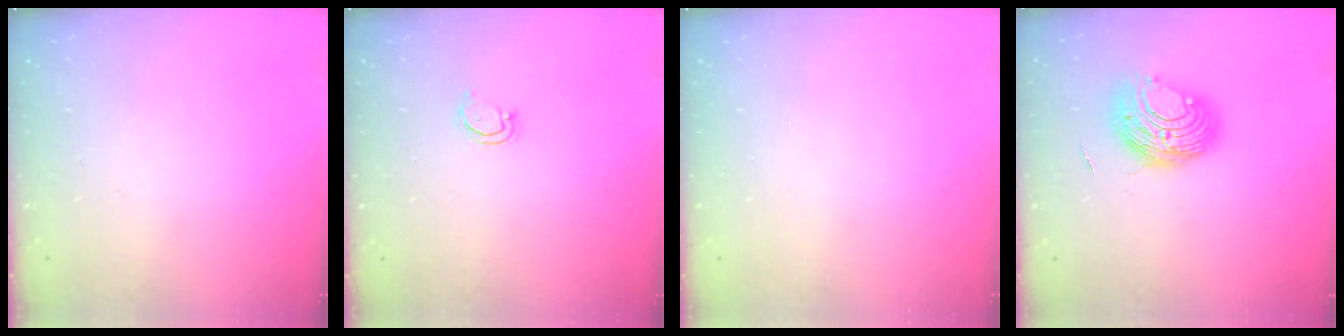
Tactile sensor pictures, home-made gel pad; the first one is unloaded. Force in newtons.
{"total": 2.9, "press": 2.9, "slide": 0.3}
{"total": 0.0}
{"total": 9.7, "press": 9.6, "slide": 0.6}